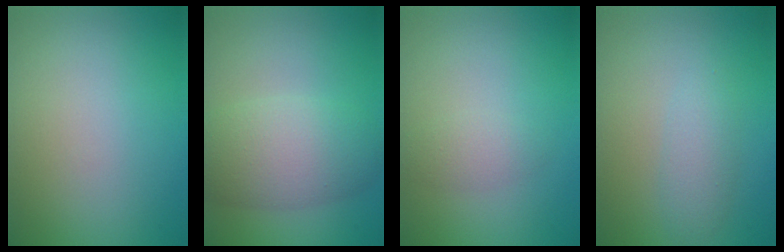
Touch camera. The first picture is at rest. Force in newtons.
{"total": 5.9, "press": 5.9, "slide": 0.3}
{"total": 1.6, "press": 1.6, "slide": 0.0}
{"total": 2.0, "press": 2.0, "slide": 0.1}